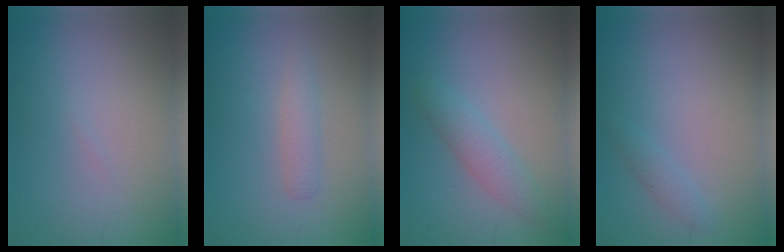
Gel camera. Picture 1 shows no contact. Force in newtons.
{"total": 1.5, "press": 1.5, "slide": 0.0}
{"total": 2.3, "press": 2.3, "slide": 0.1}
{"total": 1.0, "press": 1.0, "slide": 0.1}